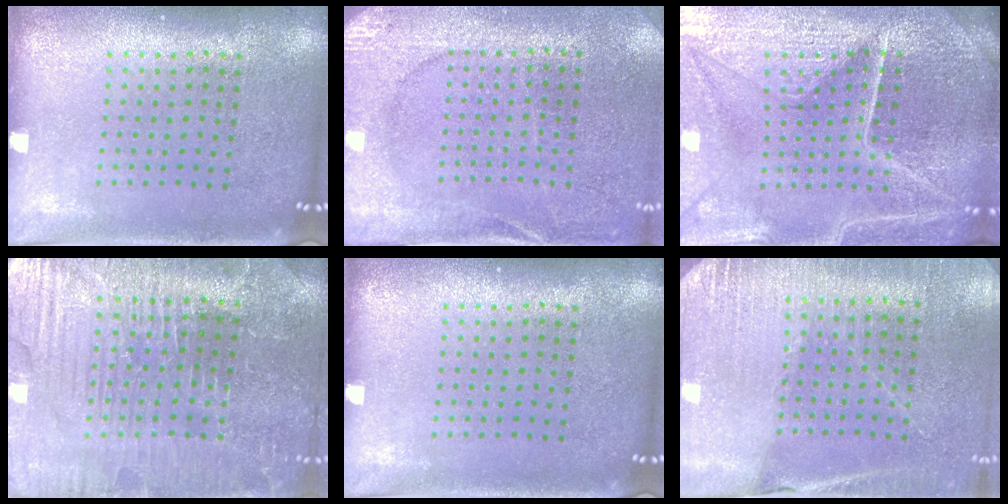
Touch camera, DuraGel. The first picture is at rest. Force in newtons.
{"total": 2.6, "press": 2.5, "slide": 0.4}
{"total": 5.7, "press": 5.2, "slide": 2.2}
{"total": 3.8, "press": 3.8, "slide": 0.4}
{"total": 0.0}
{"total": 2.7, "press": 2.7, "slide": 0.6}